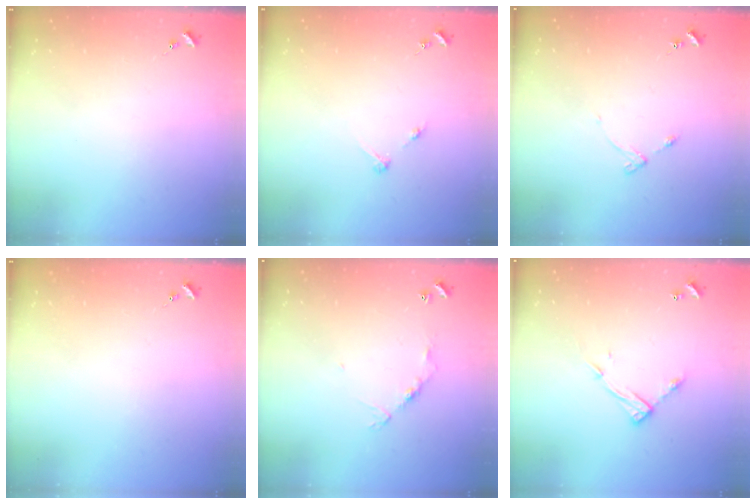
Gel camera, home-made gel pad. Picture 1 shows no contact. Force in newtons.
{"total": 2.8, "press": 2.8, "slide": 0.3}
{"total": 4.7, "press": 4.6, "slide": 0.6}
{"total": 0.0}
{"total": 6.1, "press": 6.1, "slide": 0.5}
{"total": 10.0, "press": 9.9, "slide": 0.5}